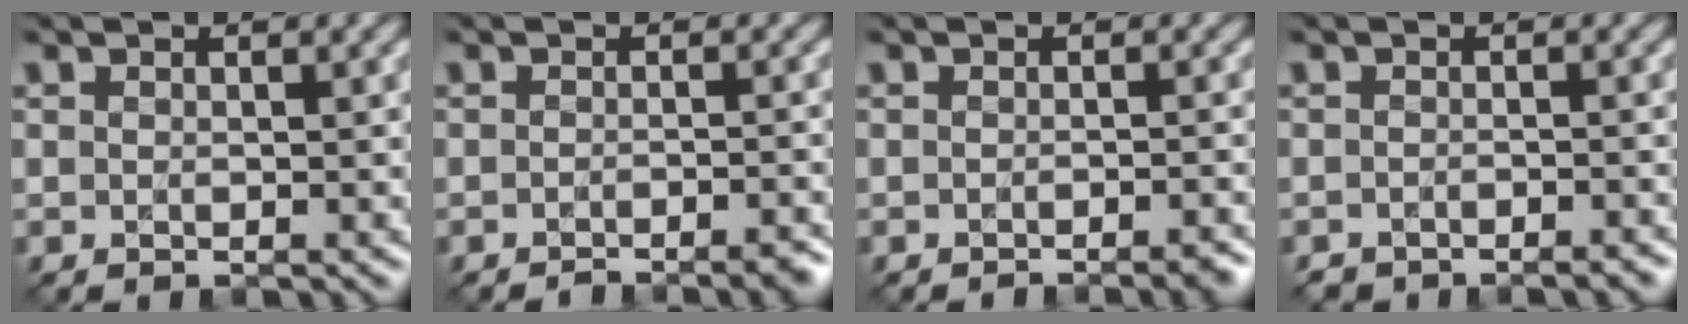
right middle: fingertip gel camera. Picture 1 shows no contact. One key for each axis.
{"total": 2.6, "fx": -2.3, "fy": 0.5, "fz": 1.1, "tx": -0.005, "ty": 0.004, "tz": -0.035}
{"total": 2.1, "fx": -1.8, "fy": 0.4, "fz": 1.0, "tx": -0.001, "ty": 0.003, "tz": -0.026}
{"total": 2.9, "fx": -2.8, "fy": 0.5, "fz": 0.3, "tx": -0.005, "ty": 0.007, "tz": -0.031}